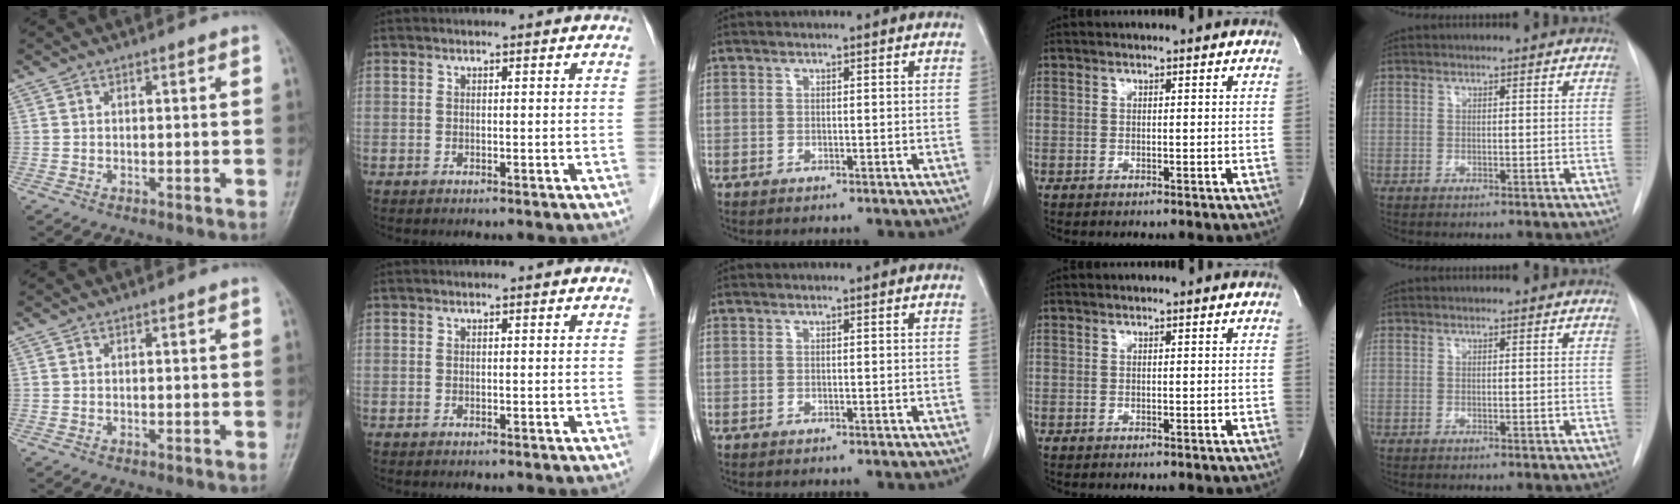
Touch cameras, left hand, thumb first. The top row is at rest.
{}